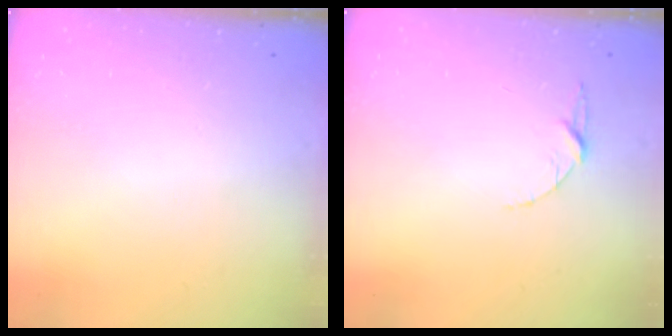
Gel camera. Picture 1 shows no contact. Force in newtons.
{"total": 3.4, "press": 3.3, "slide": 0.4}